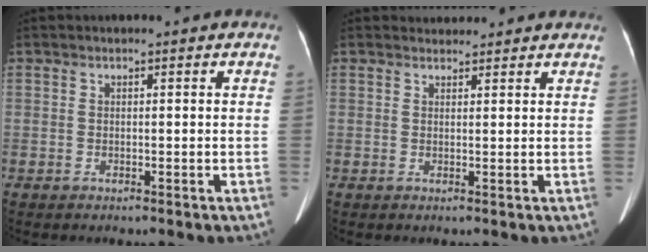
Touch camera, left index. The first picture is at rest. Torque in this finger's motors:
{"motor_torque": [-0.01, -0.10, -0.04, 0.01]}